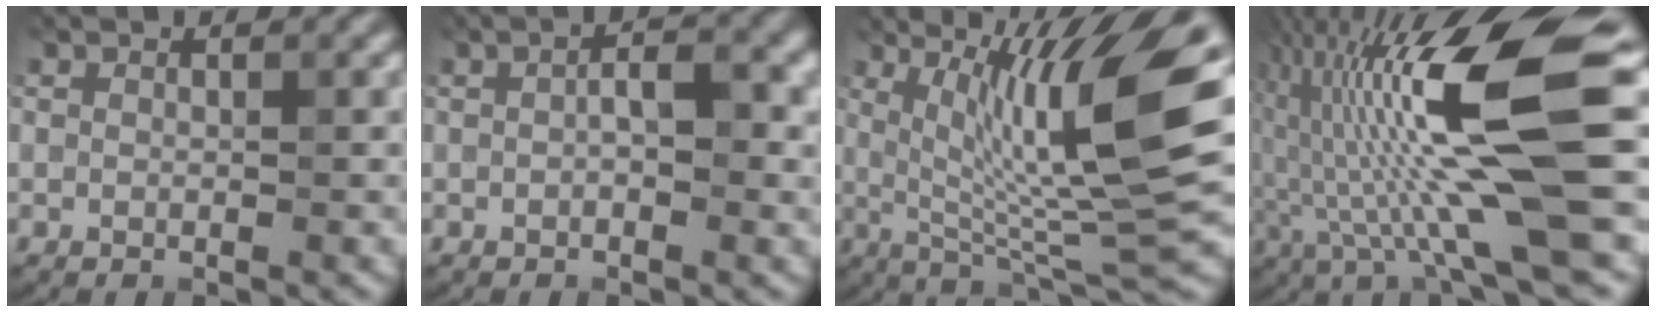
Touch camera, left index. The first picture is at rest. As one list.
[{"total": 3.1, "force": [0.1, 1.3, 2.8], "torque": [-0.048, 0.006, -0.001]}, {"total": 11.9, "force": [2.7, 2.0, 11.4], "torque": [-0.178, -0.001, 0.054]}, {"total": 13.9, "force": [0.3, 1.8, 13.8], "torque": [-0.253, 0.026, 0.008]}]